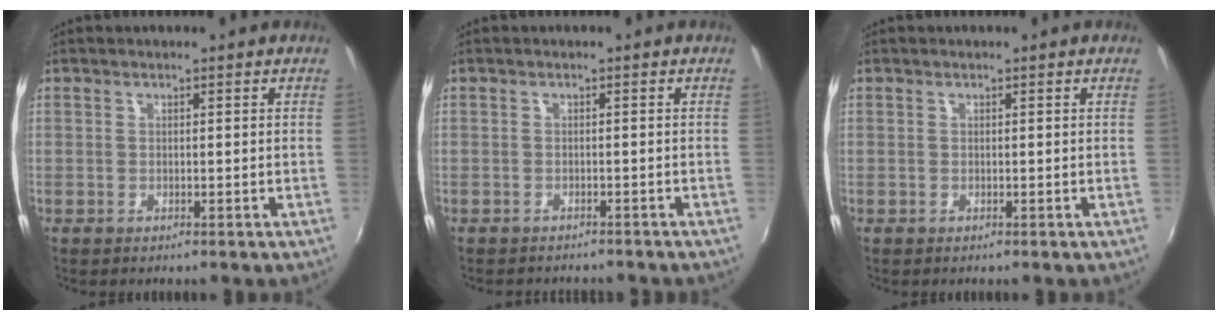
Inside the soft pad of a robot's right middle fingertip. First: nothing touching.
{"total": 4.1, "force": [-3.7, 1.1, 1.2], "torque": [-0.031, -0.013, -0.053]}
{"total": 0.0}